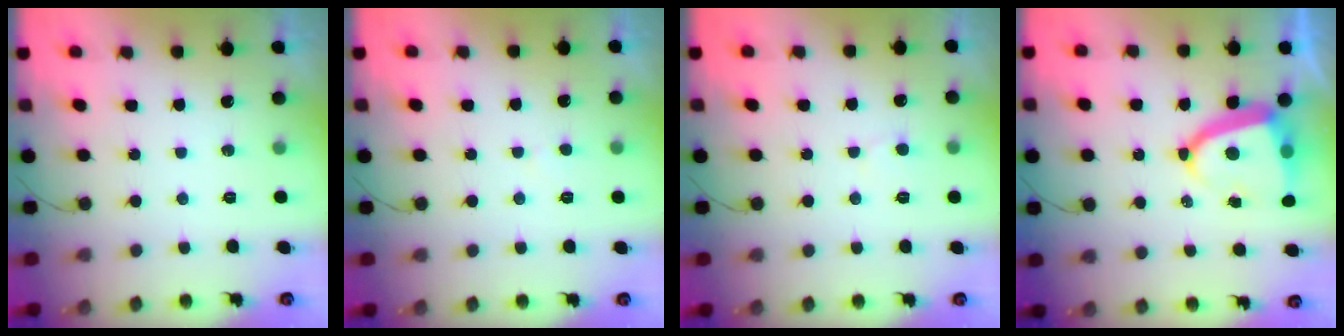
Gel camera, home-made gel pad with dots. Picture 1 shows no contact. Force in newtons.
{"total": 2.1, "press": 2.1, "slide": 0.2}
{"total": 4.3, "press": 4.3, "slide": 0.4}
{"total": 10.7, "press": 10.6, "slide": 1.3}